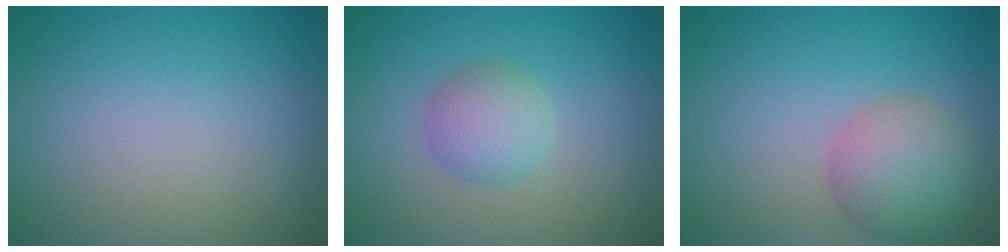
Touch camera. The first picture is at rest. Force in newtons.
{"total": 2.7, "press": 2.7, "slide": 0.0}
{"total": 4.9, "press": 4.9, "slide": 0.1}